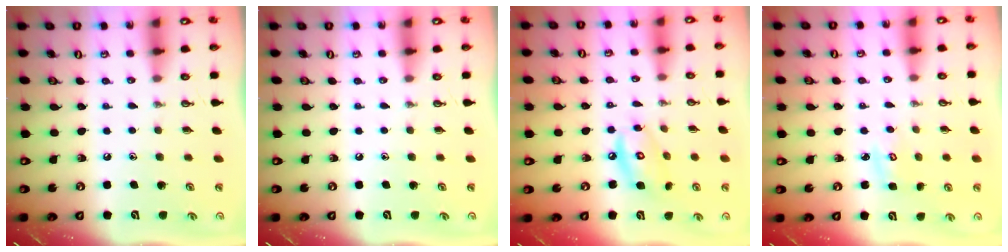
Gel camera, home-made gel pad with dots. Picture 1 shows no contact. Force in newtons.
{"total": 0.0}
{"total": 9.2, "press": 9.2, "slide": 0.6}
{"total": 2.8, "press": 2.8, "slide": 0.1}